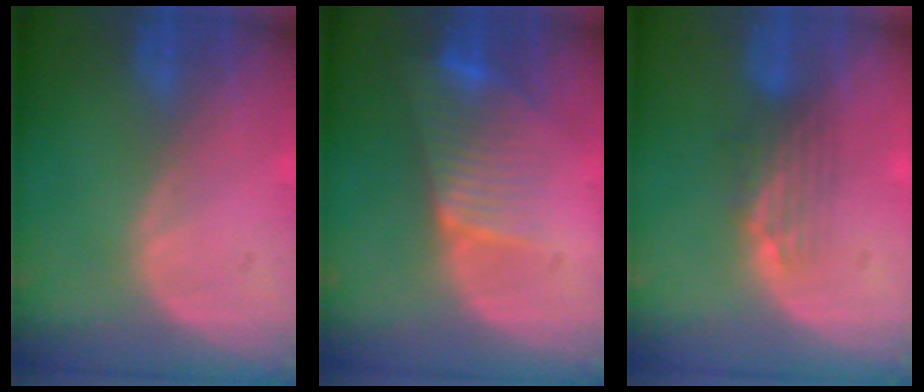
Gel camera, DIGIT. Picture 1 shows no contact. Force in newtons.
{"total": 7.7, "press": 6.6, "slide": 4.0}
{"total": 3.3, "press": 2.8, "slide": 1.6}